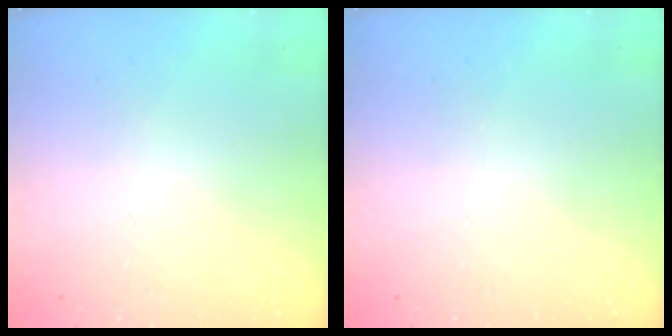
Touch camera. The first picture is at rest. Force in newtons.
{"total": 0.0}